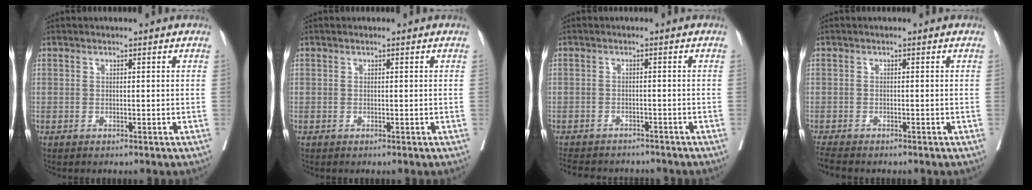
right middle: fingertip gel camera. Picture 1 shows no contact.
{"total": 0.0}
{"total": 10.2, "force": [-9.1, 3.6, 2.9], "torque": [-0.060, -0.003, -0.118]}
{"total": 3.0, "force": [-2.7, 0.5, 1.2], "torque": [-0.022, -0.009, -0.046]}